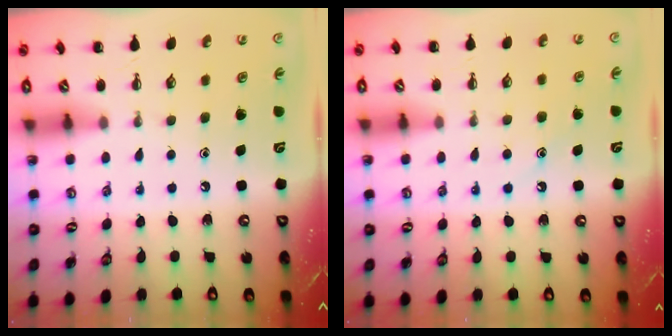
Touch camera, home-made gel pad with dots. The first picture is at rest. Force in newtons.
{"total": 8.4, "press": 8.3, "slide": 1.2}